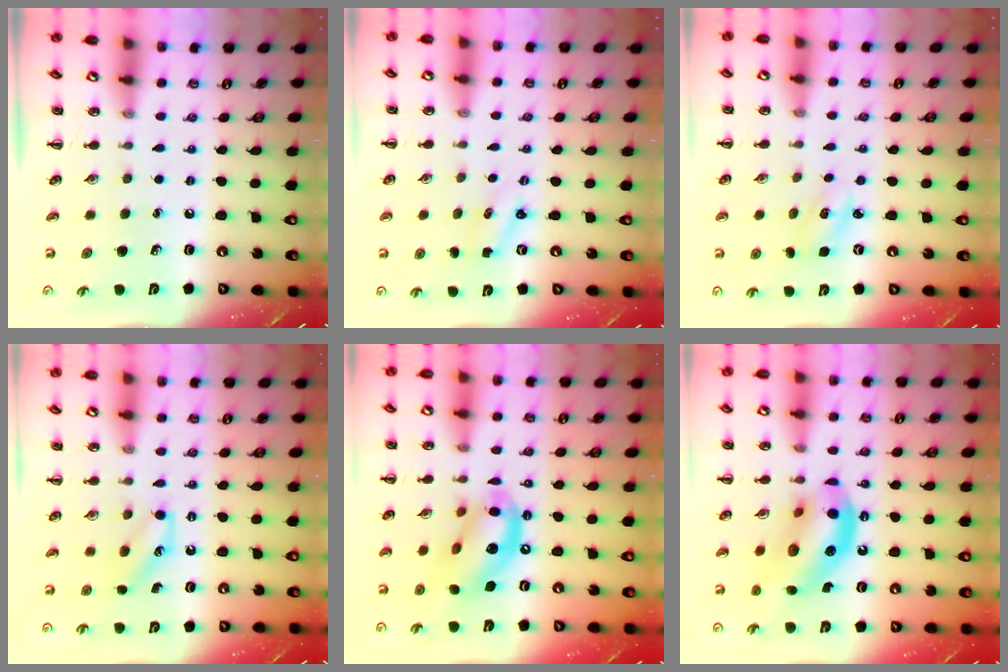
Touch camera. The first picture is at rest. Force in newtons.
{"total": 1.2, "press": 1.2, "slide": 0.4}
{"total": 2.9, "press": 2.8, "slide": 0.9}
{"total": 5.2, "press": 5.1, "slide": 1.3}
{"total": 13.3, "press": 12.9, "slide": 3.4}
{"total": 14.7, "press": 14.2, "slide": 3.6}